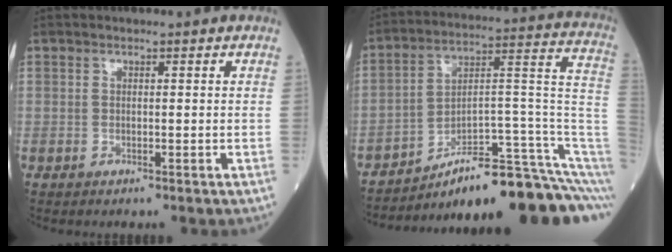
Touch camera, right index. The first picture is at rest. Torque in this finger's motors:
{"motor_torque": [-0.19, -1.11, 0.23, 0.09]}